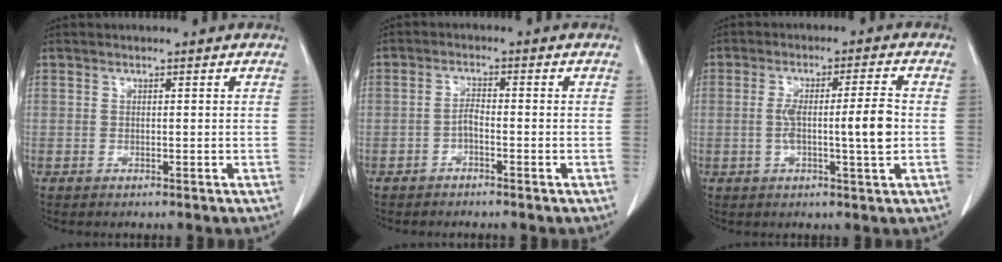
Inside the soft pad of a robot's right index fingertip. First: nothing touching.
{"total": 1.9, "force": [-1.0, 0.5, 1.5], "torque": [-0.026, 0.004, -0.021]}
{"total": 7.3, "force": [-0.7, 0.2, 7.3], "torque": [-0.128, 0.004, -0.010]}